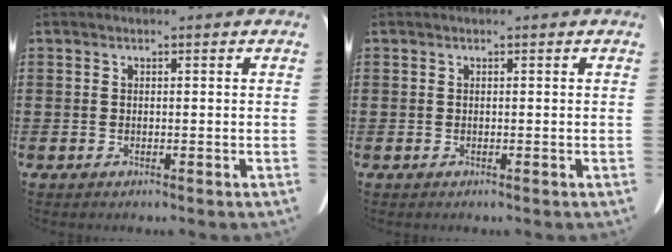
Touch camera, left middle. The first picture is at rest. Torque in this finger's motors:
{"motor_torque": [-0.01, 0.01, 0.00, 0.01]}